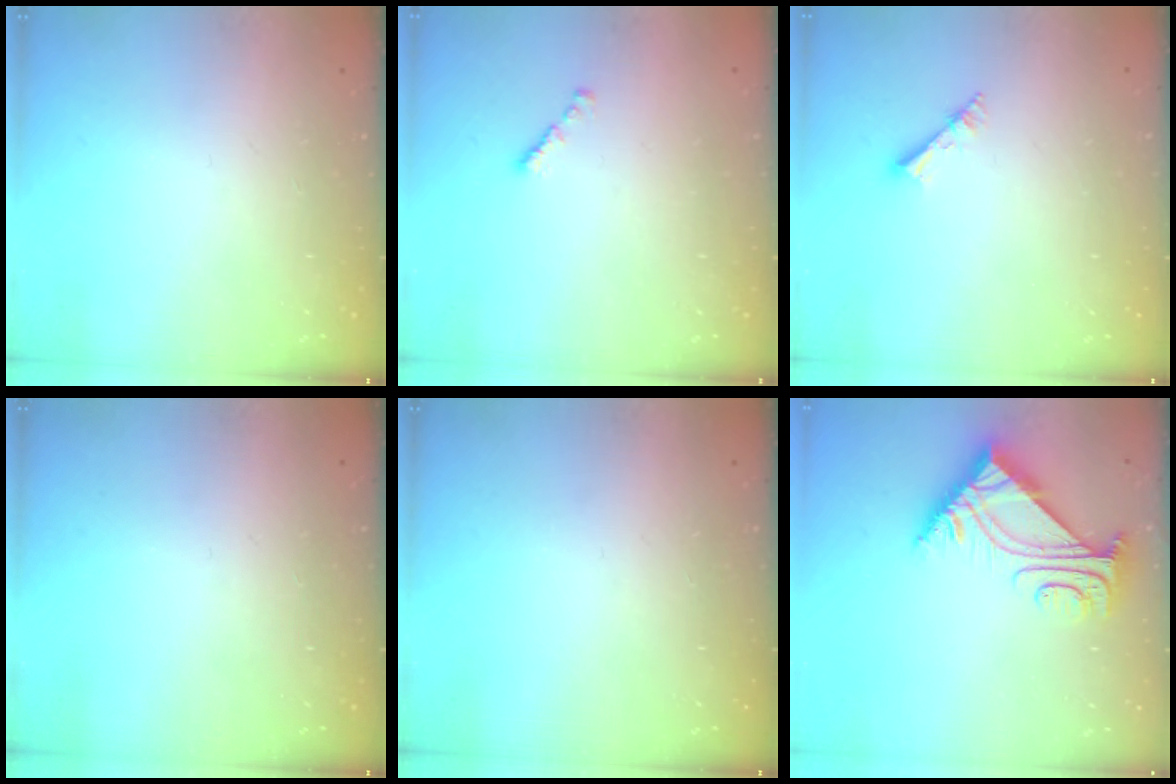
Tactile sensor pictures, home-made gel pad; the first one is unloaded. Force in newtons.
{"total": 1.3, "press": 1.1, "slide": 0.6}
{"total": 2.7, "press": 2.7, "slide": 0.3}
{"total": 0.0}
{"total": 0.0}
{"total": 7.2, "press": 7.1, "slide": 0.9}